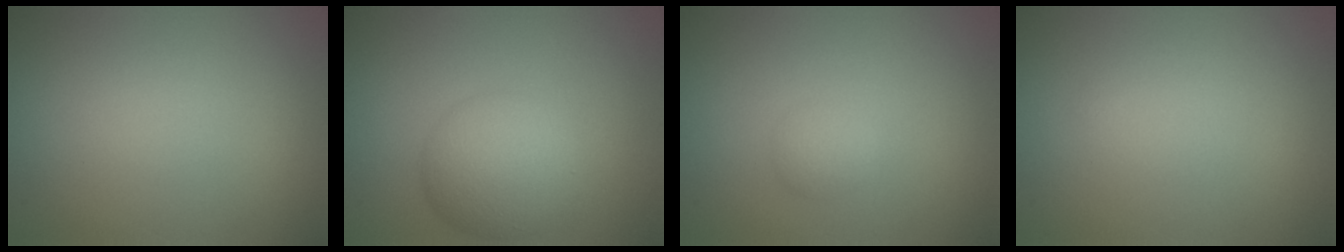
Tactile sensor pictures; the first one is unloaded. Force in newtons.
{"total": 5.7, "press": 5.7, "slide": 0.0}
{"total": 1.3, "press": 1.3, "slide": 0.0}
{"total": 0.0}